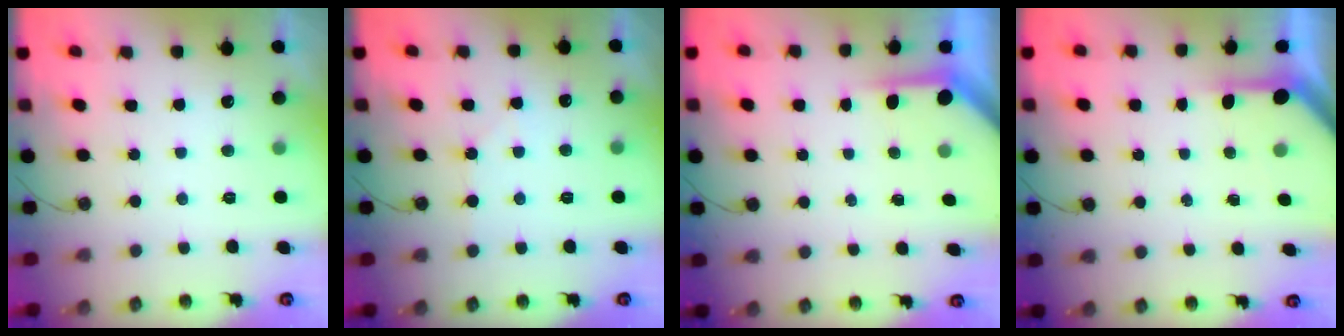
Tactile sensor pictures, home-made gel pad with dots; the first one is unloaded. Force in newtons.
{"total": 4.8, "press": 4.7, "slide": 0.8}
{"total": 3.8, "press": 3.8, "slide": 0.3}
{"total": 3.8, "press": 3.8, "slide": 0.3}